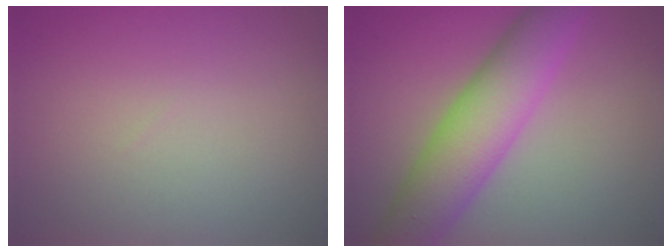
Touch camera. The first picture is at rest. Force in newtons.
{"total": 7.6, "press": 7.6, "slide": 0.0}